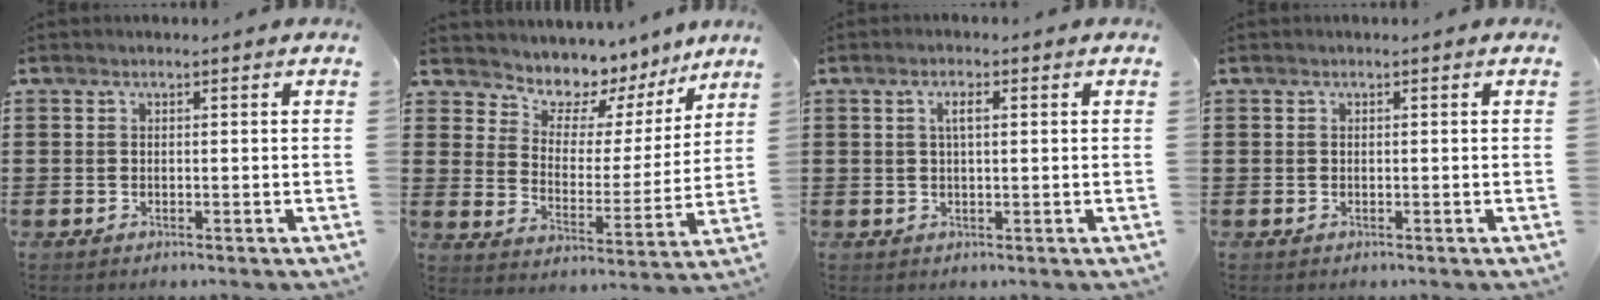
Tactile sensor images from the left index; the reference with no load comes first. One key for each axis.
{"total": 6.5, "fx": 5.6, "fy": 3.1, "fz": 0.9, "tx": -0.052, "ty": -0.041, "tz": 0.096}
{"total": 2.5, "fx": 0.7, "fy": 0.8, "fz": 2.3, "tx": -0.047, "ty": 0.005, "tz": 0.010}
{"total": 0.0}